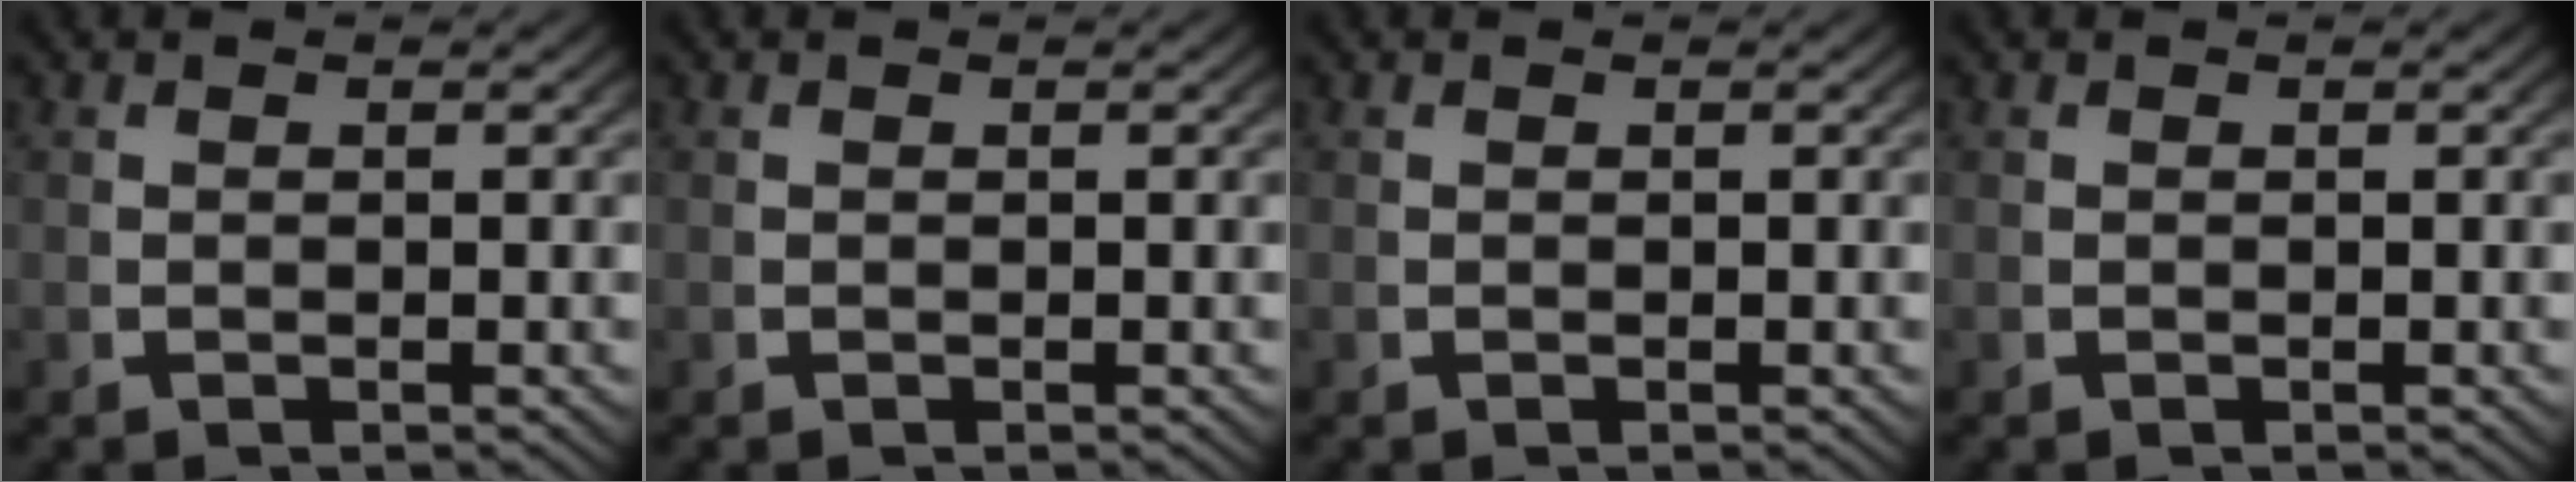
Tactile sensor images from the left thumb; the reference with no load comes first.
{"total": 0.0}
{"total": 0.0}
{"total": 0.0}